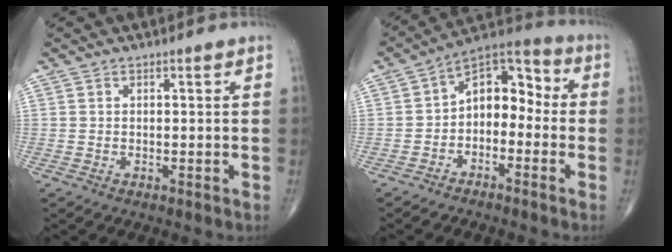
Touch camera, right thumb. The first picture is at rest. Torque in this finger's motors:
{"motor_torque": [-0.15, 0.55, 0.56, 0.10, 0.01]}